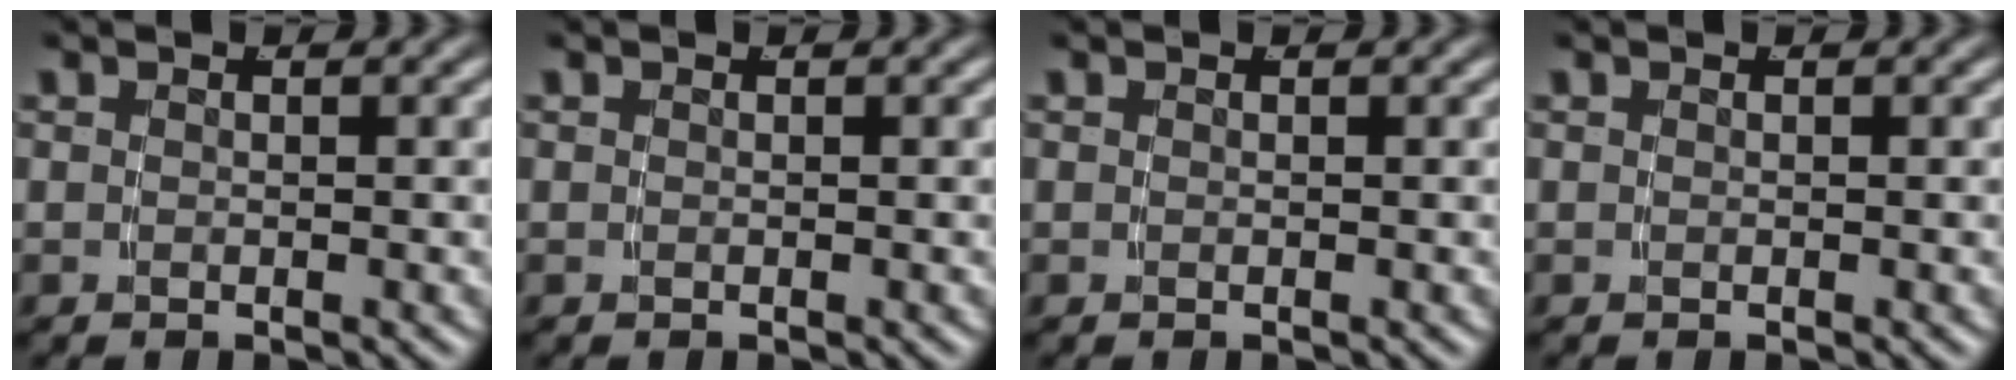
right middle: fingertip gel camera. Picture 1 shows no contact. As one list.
[{"total": 0.0}, {"total": 0.0}, {"total": 0.0}]